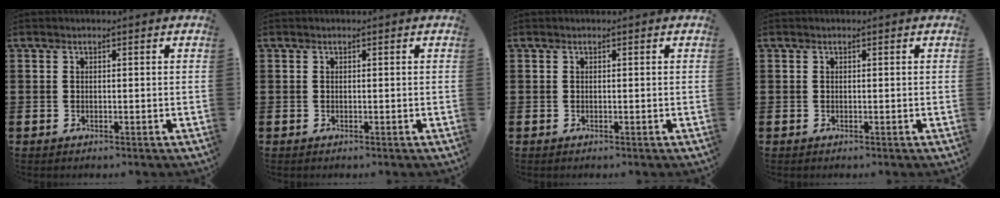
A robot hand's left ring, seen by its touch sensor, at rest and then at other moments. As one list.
[{"total": 0.0}, {"total": 0.0}, {"total": 0.0}]